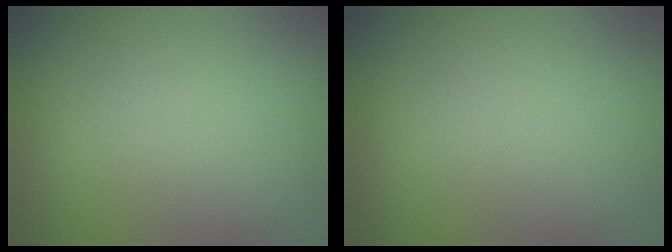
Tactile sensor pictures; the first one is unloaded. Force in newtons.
{"total": 0.0}